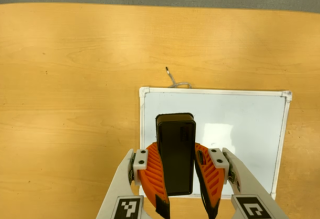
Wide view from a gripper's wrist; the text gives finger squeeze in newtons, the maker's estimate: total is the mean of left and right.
{"total": 8.6, "left": 7.6, "right": 9.5}